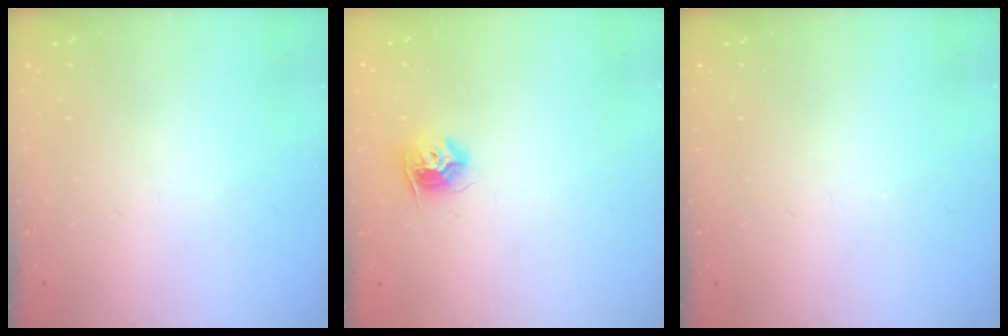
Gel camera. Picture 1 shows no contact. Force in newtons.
{"total": 8.7, "press": 8.6, "slide": 0.4}
{"total": 0.0}